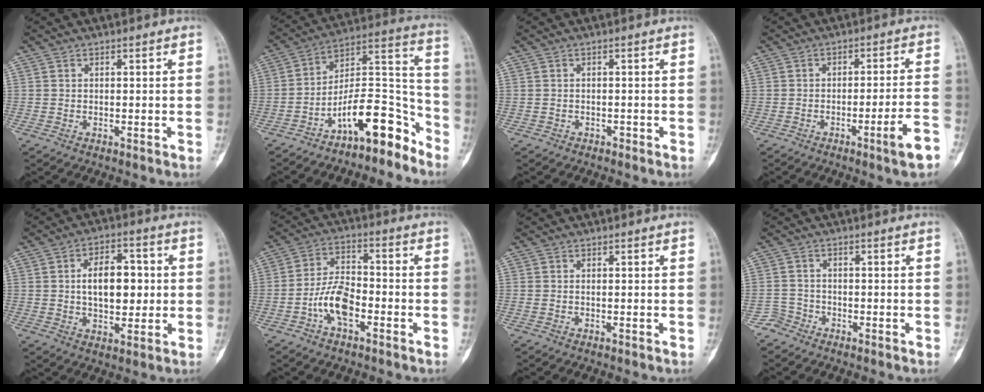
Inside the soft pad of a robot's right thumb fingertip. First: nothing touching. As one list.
[{"total": 14.4, "force": [-10.1, 5.1, 9.0], "torque": [-0.110, 0.128, -0.170]}, {"total": 0.8, "force": [-0.6, 0.6, 0.0], "torque": [-0.003, 0.006, -0.010]}, {"total": 7.1, "force": [-3.9, 0.2, 5.9], "torque": [-0.087, 0.024, -0.054]}, {"total": 11.0, "force": [0.9, 6.4, 8.9], "torque": [-0.108, 0.007, 0.016]}, {"total": 8.6, "force": [-3.4, 4.4, 6.6], "torque": [-0.119, 0.032, -0.070]}, {"total": 0.6, "force": [0.0, 0.5, 0.5], "torque": [-0.017, 0.004, 0.004]}, {"total": 2.4, "force": [-1.7, 1.6, -0.5], "torque": [0.018, 0.009, -0.037]}]